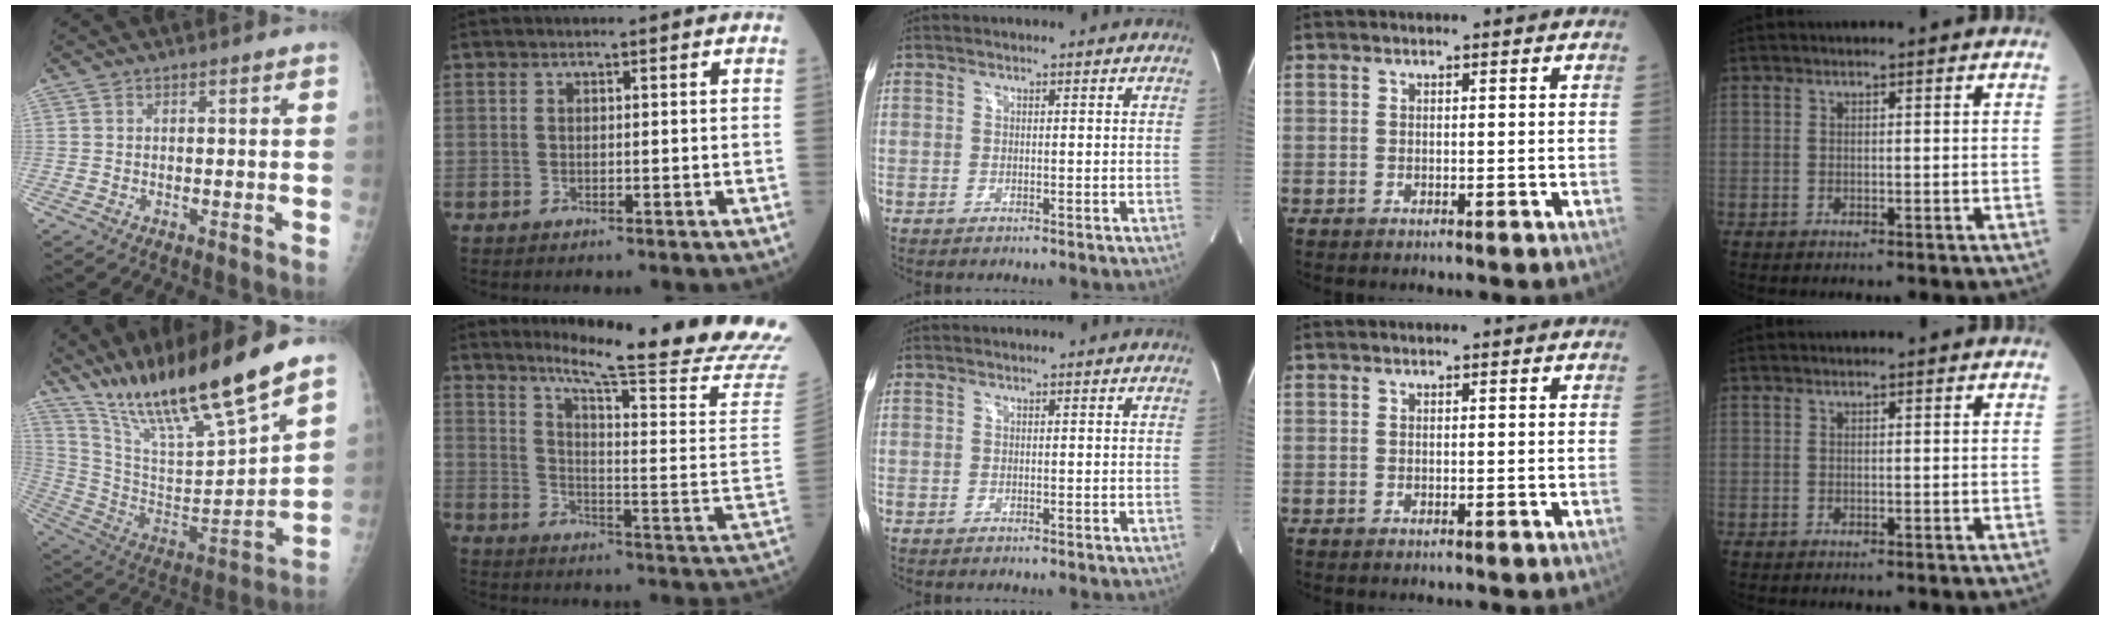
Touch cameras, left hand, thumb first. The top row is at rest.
{"thumb": {"total": 22.7, "force": [17.7, 2.5, 14.0], "torque": [-0.226, -0.077, 0.326]}, "index": {"total": 25.1, "force": [22.1, -1.8, 11.9], "torque": [-0.179, -0.139, 0.272]}}